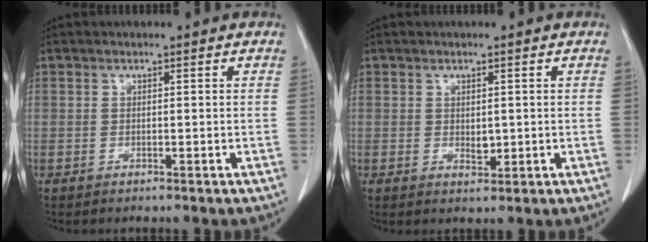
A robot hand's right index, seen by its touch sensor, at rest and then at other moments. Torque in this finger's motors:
{"motor_torque": [0.12, 0.20, -0.03, 0.03]}